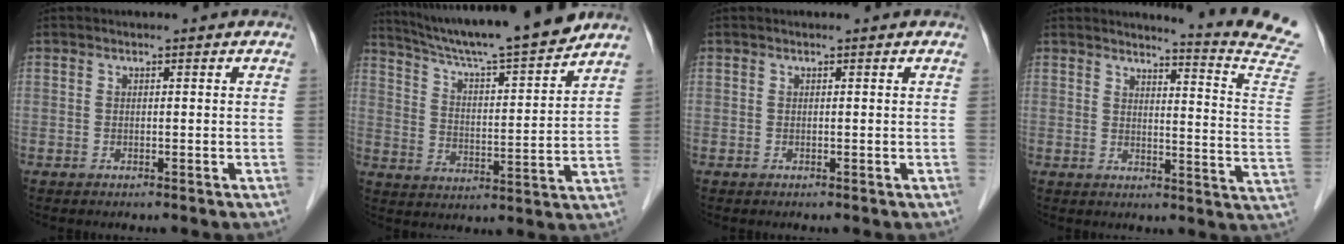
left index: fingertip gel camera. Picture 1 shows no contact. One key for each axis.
{"total": 17.7, "fx": 15.8, "fy": -0.6, "fz": 7.8, "tx": -0.133, "ty": -0.008, "tz": 0.245}
{"total": 0.0}
{"total": 14.0, "fx": 13.4, "fy": -1.9, "fz": 3.8, "tx": -0.051, "ty": -0.115, "tz": 0.132}